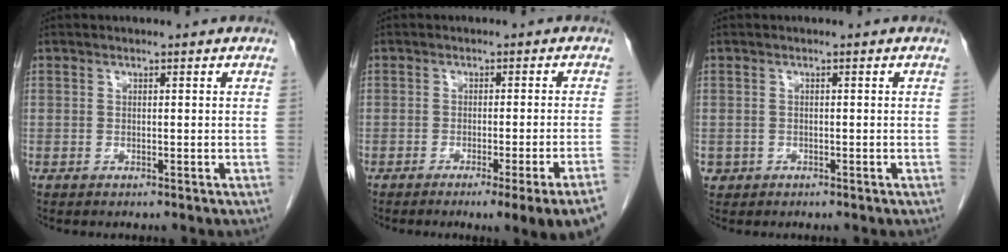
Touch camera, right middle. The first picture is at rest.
{"total": 9.9, "force": [-6.4, -1.7, 7.4], "torque": [-0.065, -0.009, -0.083]}
{"total": 1.1, "force": [-0.5, 1.0, 0.1], "torque": [-0.004, 0.005, -0.004]}